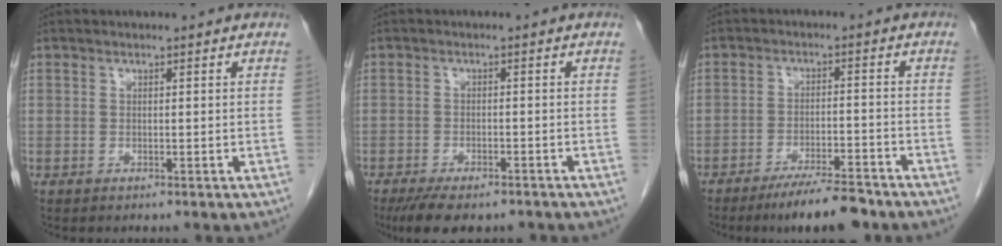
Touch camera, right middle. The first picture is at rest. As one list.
[{"total": 8.2, "force": [-6.5, 2.8, 4.3], "torque": [-0.062, -0.008, -0.096]}, {"total": 8.5, "force": [-7.0, 1.2, 4.6], "torque": [-0.066, -0.016, -0.114]}]